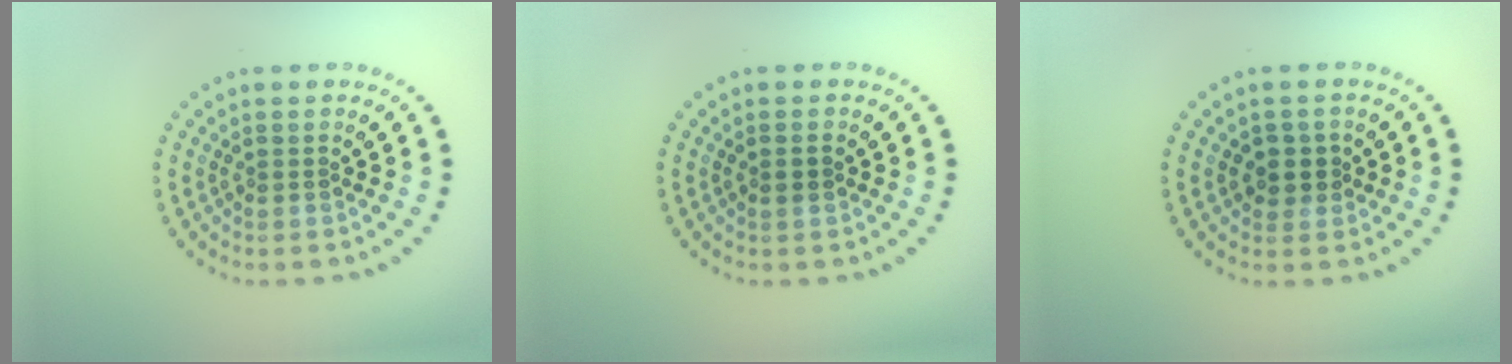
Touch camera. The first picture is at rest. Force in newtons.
{"total": 0.9, "press": 0.8, "slide": 0.3}
{"total": 2.0, "press": 1.9, "slide": 0.8}